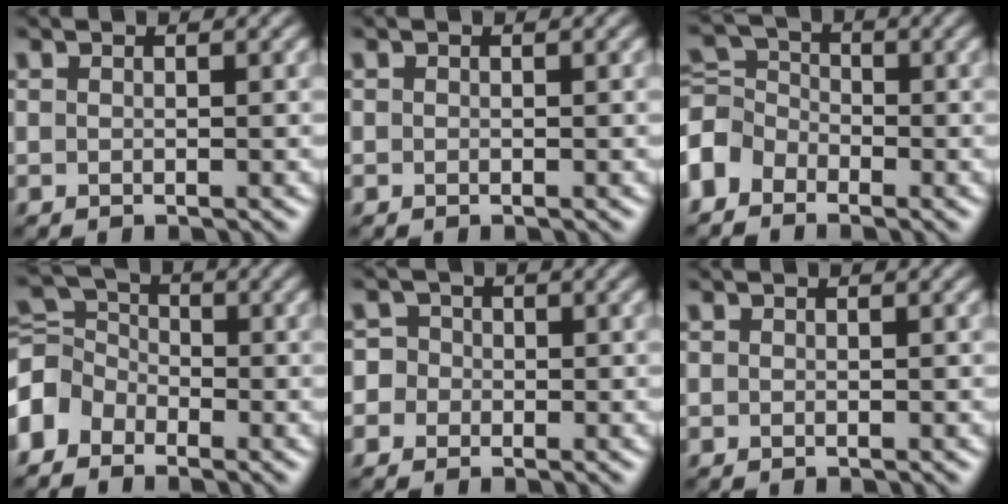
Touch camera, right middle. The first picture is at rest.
{"total": 0.0}
{"total": 3.9, "force": [-2.3, 2.9, 1.4], "torque": [-0.033, 0.009, -0.064]}
{"total": 4.4, "force": [-2.4, 3.2, 1.7], "torque": [-0.039, 0.009, -0.067]}
{"total": 3.6, "force": [-0.7, 3.4, 0.9], "torque": [0.016, 0.019, -0.043]}
{"total": 0.0}